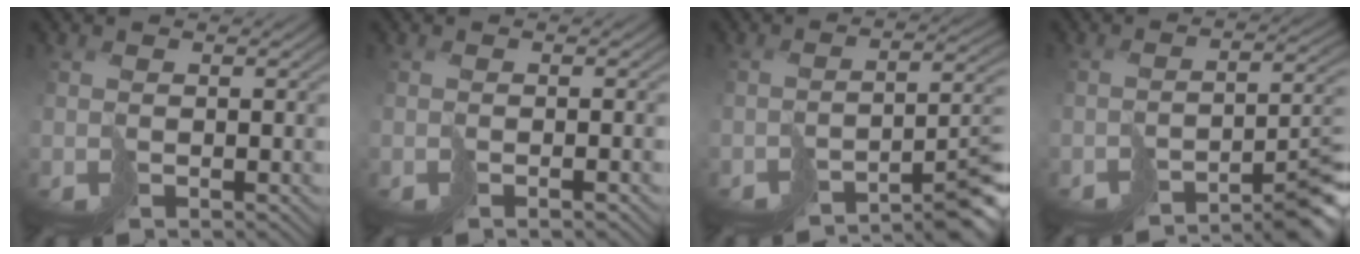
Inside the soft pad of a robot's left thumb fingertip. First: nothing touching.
{"total": 1.3, "force": [-0.6, 0.0, 1.2], "torque": [-0.014, 0.002, -0.015]}
{"total": 7.7, "force": [-5.3, 1.8, 5.3], "torque": [-0.065, 0.003, -0.089]}
{"total": 7.9, "force": [-5.6, 1.9, 5.4], "torque": [-0.065, 0.001, -0.090]}